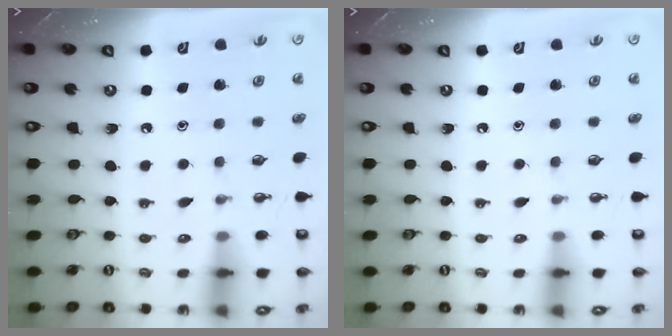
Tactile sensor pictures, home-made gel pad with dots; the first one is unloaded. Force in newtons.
{"total": 0.0}